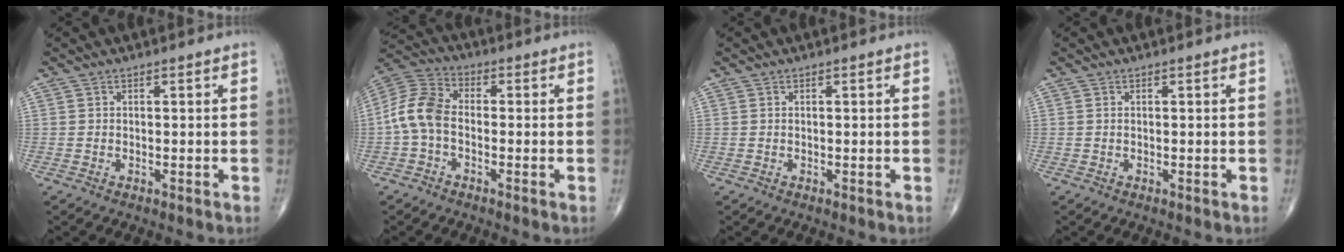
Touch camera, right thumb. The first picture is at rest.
{"total": 8.6, "force": [-1.5, 5.5, 6.5], "torque": [-0.133, 0.027, -0.045]}
{"total": 0.0}
{"total": 0.0}